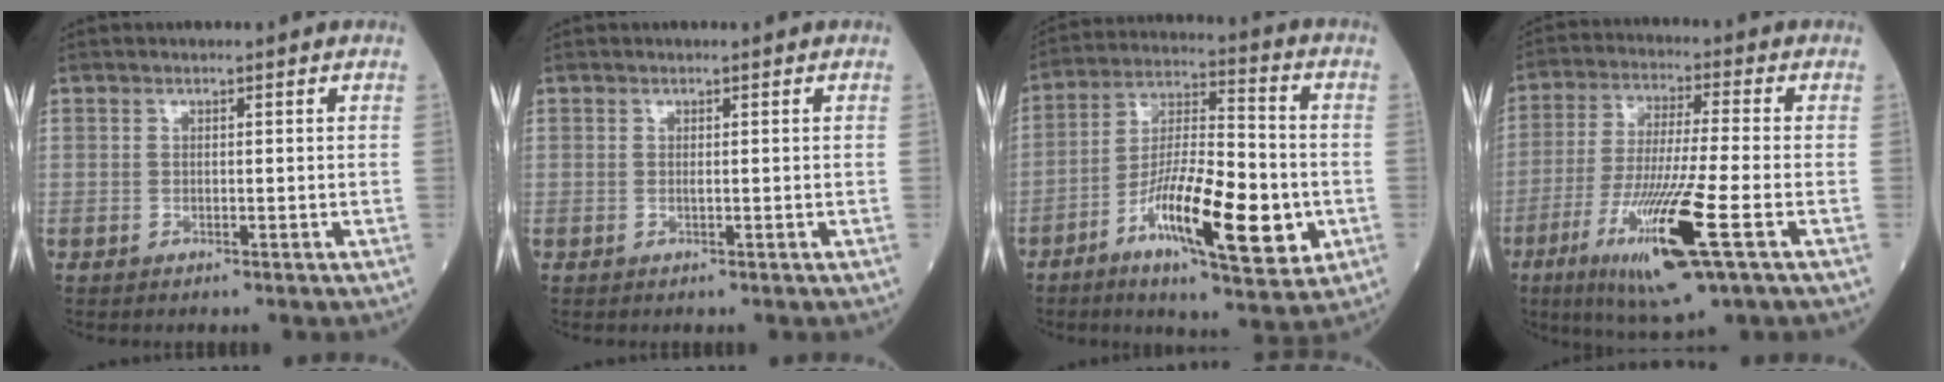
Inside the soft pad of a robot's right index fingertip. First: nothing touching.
{"total": 0.0}
{"total": 16.7, "force": [-5.6, 3.6, 15.3], "torque": [-0.273, -0.013, -0.094]}
{"total": 15.3, "force": [-6.1, 0.5, 14.1], "torque": [-0.280, -0.035, -0.108]}